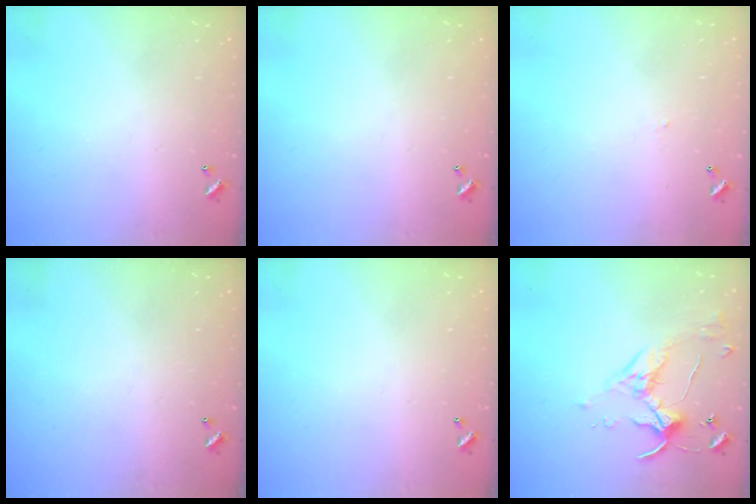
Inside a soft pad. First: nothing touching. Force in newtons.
{"total": 0.0}
{"total": 2.1, "press": 2.1, "slide": 0.2}
{"total": 0.0}
{"total": 0.0}
{"total": 3.9, "press": 3.8, "slide": 0.5}